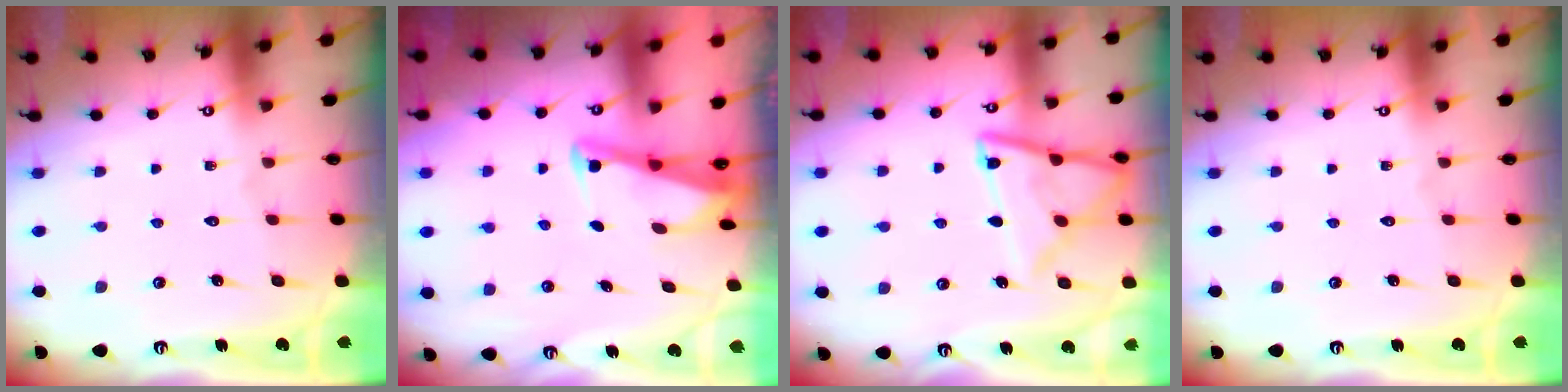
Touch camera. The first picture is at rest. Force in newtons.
{"total": 2.8, "press": 2.8, "slide": 0.3}
{"total": 13.7, "press": 13.6, "slide": 1.2}
{"total": 0.0}